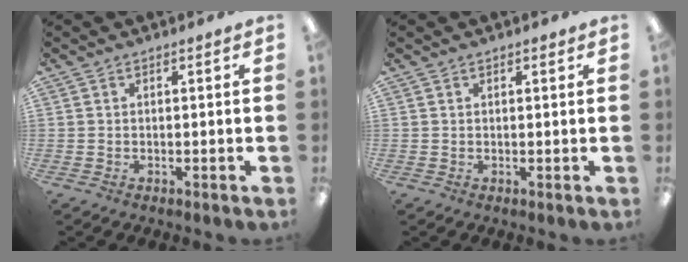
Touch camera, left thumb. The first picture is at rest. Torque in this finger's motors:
{"motor_torque": [-0.23, -0.15, -0.55, 0.09, 0.02]}